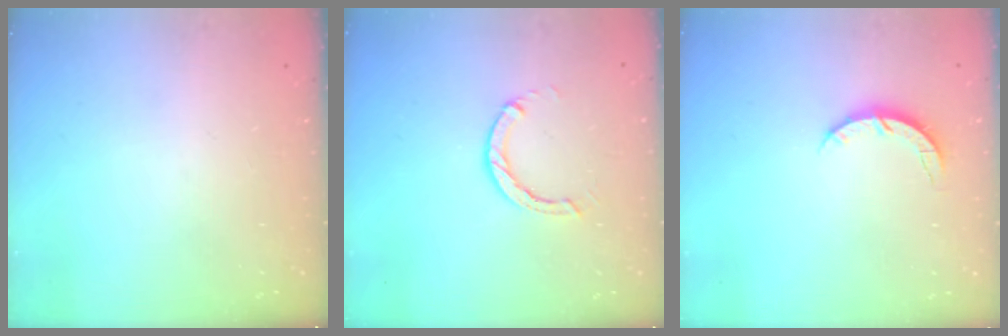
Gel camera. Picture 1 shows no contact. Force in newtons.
{"total": 3.2, "press": 3.1, "slide": 0.5}
{"total": 3.9, "press": 3.8, "slide": 0.5}